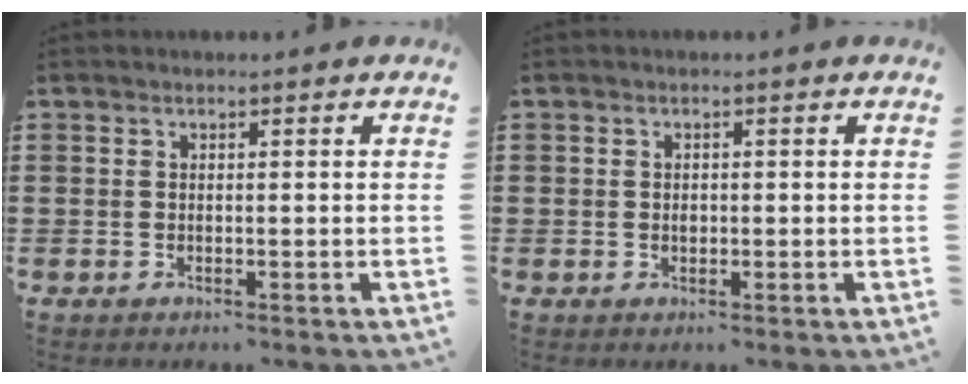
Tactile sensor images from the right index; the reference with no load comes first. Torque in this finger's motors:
{"motor_torque": [0.67, 0.80, 0.00, -0.02]}